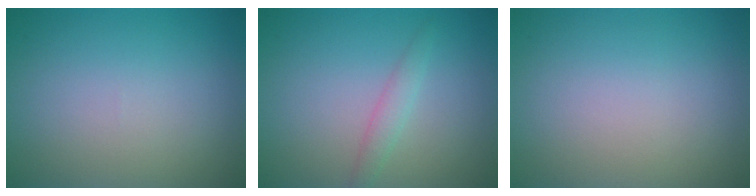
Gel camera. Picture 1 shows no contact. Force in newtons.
{"total": 1.5, "press": 1.5, "slide": 0.0}
{"total": 0.0}